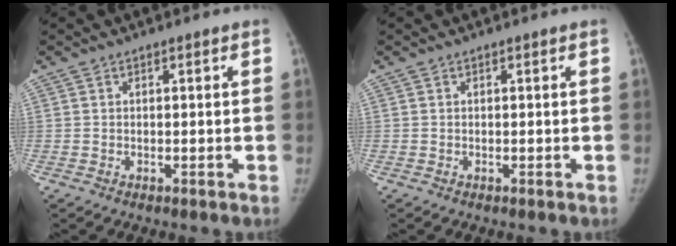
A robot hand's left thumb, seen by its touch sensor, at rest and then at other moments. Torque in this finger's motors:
{"motor_torque": [0.24, -0.17, 0.40, -0.22, 0.05]}